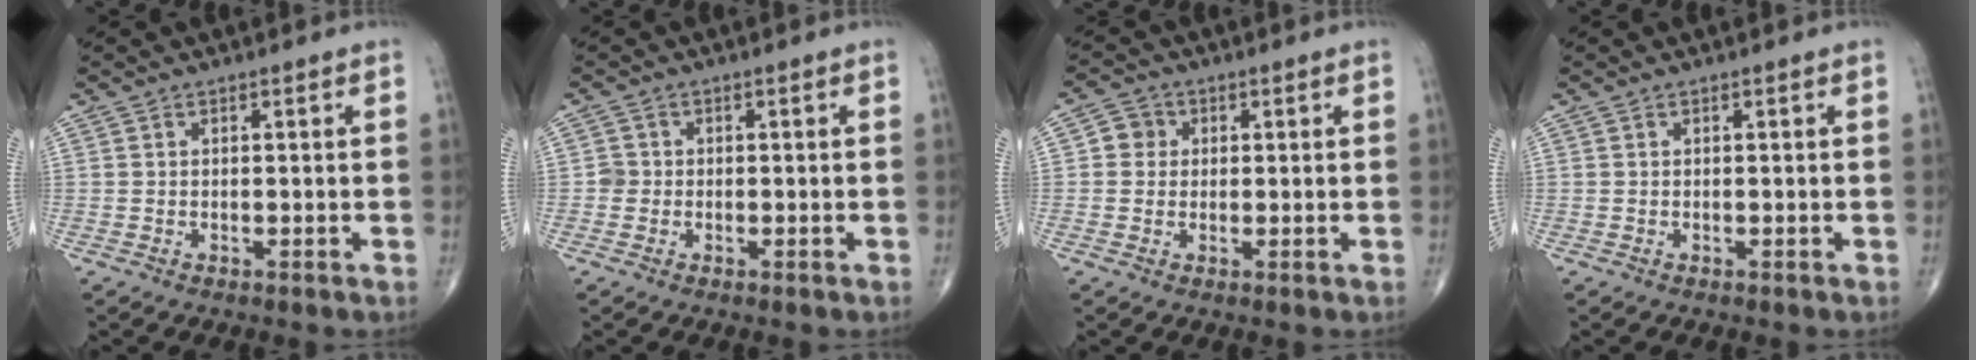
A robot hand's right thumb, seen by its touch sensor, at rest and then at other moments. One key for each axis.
{"total": 1.7, "fx": -0.2, "fy": 1.7, "fz": 0.3, "tx": 0.007, "ty": 0.007, "tz": -0.008}
{"total": 3.5, "fx": 0.5, "fy": 3.3, "fz": 1.0, "tx": 0.005, "ty": 0.005, "tz": 0.003}
{"total": 0.0}